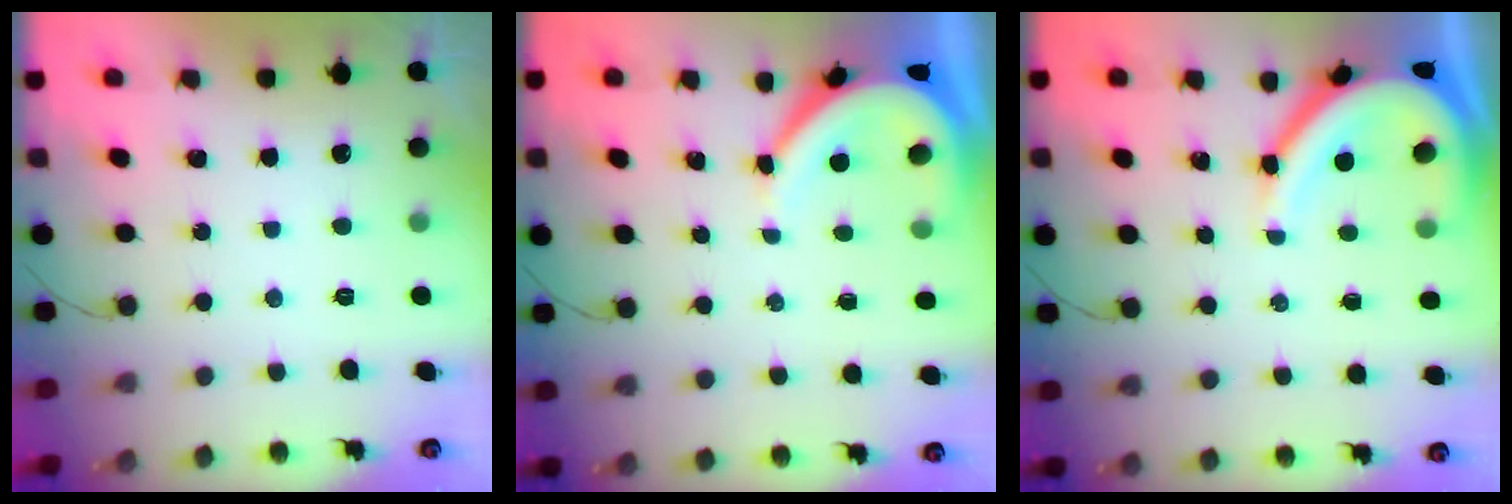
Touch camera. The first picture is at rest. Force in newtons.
{"total": 8.5, "press": 8.5, "slide": 0.9}
{"total": 11.1, "press": 11.0, "slide": 1.1}